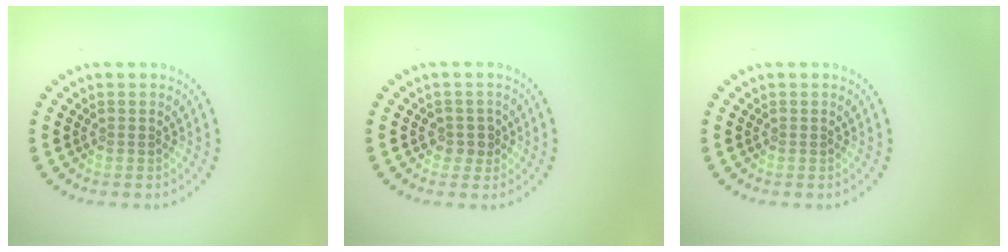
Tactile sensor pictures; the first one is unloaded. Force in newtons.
{"total": 1.7, "press": 1.4, "slide": 1.0}
{"total": 0.0}